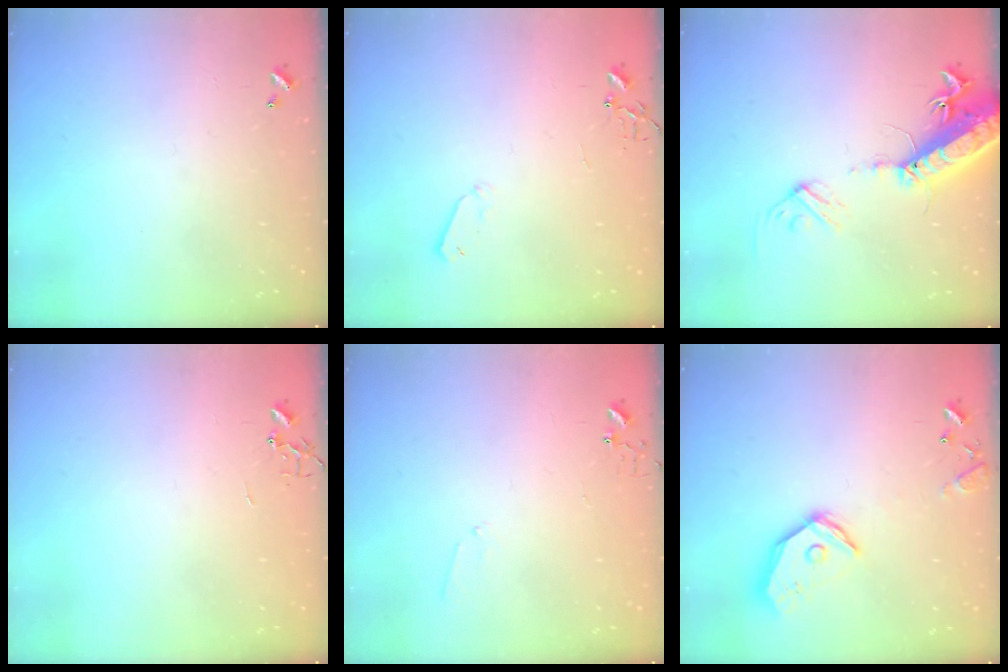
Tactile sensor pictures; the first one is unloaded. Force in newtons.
{"total": 4.0, "press": 3.9, "slide": 0.8}
{"total": 17.8, "press": 17.4, "slide": 4.0}
{"total": 0.0}
{"total": 4.8, "press": 4.7, "slide": 0.6}
{"total": 15.5, "press": 15.3, "slide": 2.2}